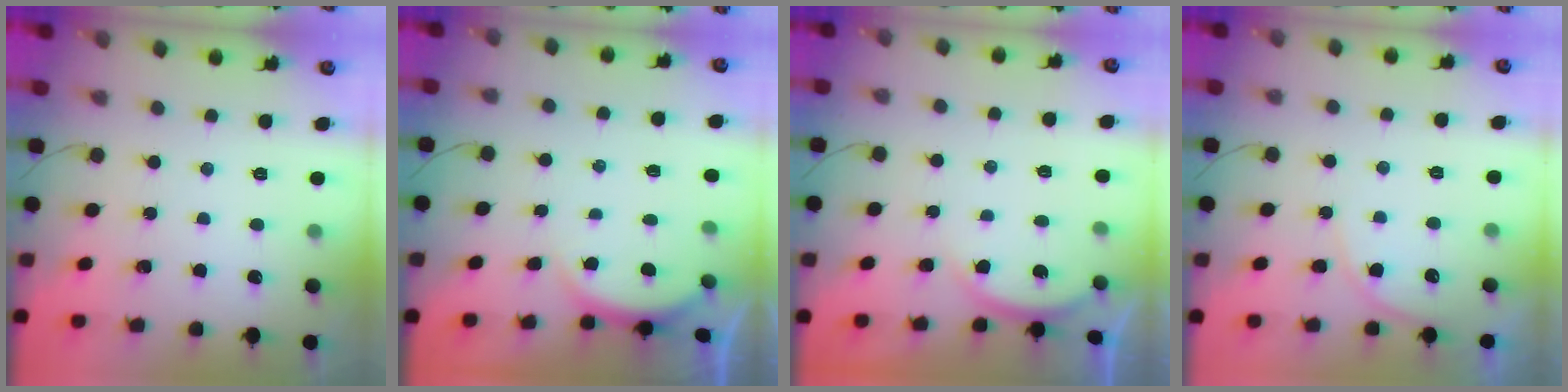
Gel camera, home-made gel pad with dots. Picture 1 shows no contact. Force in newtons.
{"total": 2.9, "press": 2.2, "slide": 1.8}
{"total": 3.2, "press": 3.2, "slide": 0.6}
{"total": 6.1, "press": 6.1, "slide": 0.7}